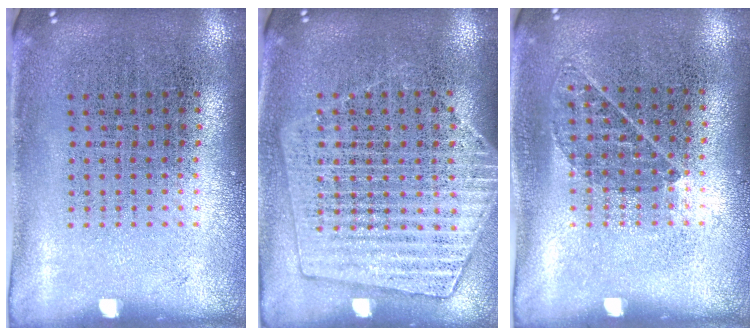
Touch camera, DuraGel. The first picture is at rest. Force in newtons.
{"total": 1.4, "press": 1.3, "slide": 0.5}
{"total": 0.8, "press": 0.6, "slide": 0.5}